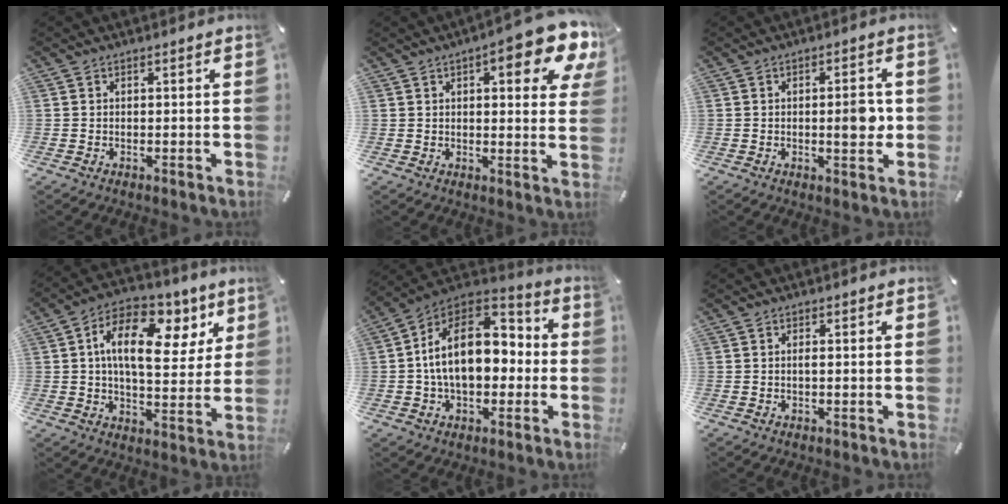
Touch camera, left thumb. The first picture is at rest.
{"total": 13.4, "force": [6.8, 4.9, 10.5], "torque": [-0.133, -0.032, 0.109]}
{"total": 6.2, "force": [-0.1, 2.4, 5.7], "torque": [-0.076, -0.003, -0.007]}
{"total": 17.4, "force": [6.4, 9.7, 13.0], "torque": [-0.208, -0.018, 0.109]}
{"total": 19.0, "force": [0.5, 13.0, 13.9], "torque": [-0.239, 0.010, 0.008]}
{"total": 0.8, "force": [0.0, 0.0, 0.8], "torque": [-0.016, -0.002, 0.000]}